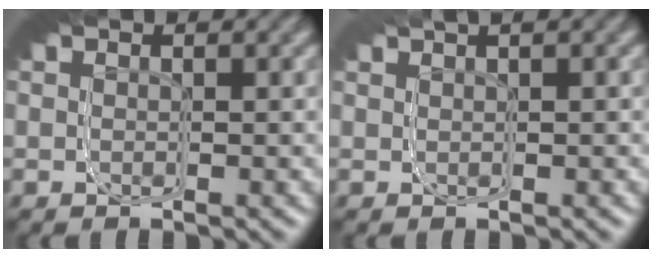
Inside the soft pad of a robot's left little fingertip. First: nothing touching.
{"total": 0.9, "force": [0.4, 0.3, 0.8], "torque": [-0.028, 0.001, 0.010]}